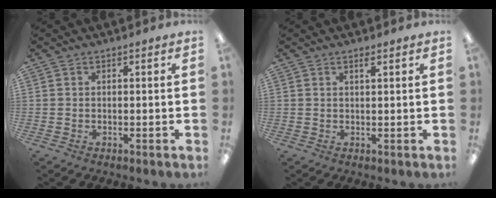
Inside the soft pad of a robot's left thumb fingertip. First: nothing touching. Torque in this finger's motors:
{"motor_torque": [-0.30, -0.18, -0.19, -0.19, 0.05]}